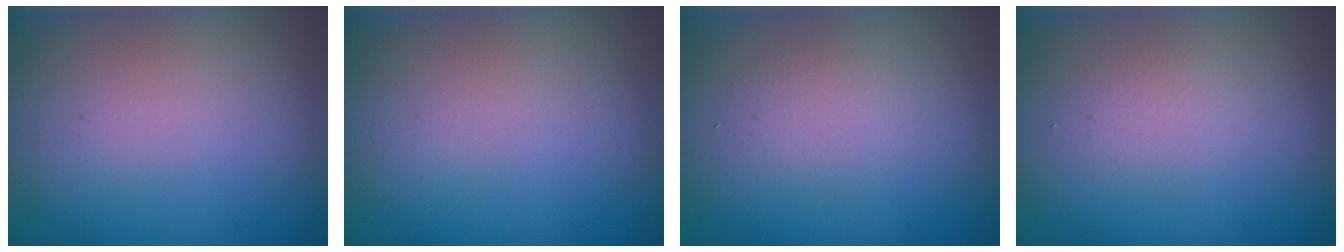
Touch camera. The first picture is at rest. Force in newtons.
{"total": 0.0}
{"total": 1.6, "press": 1.6, "slide": 0.1}
{"total": 1.3, "press": 1.3, "slide": 0.1}